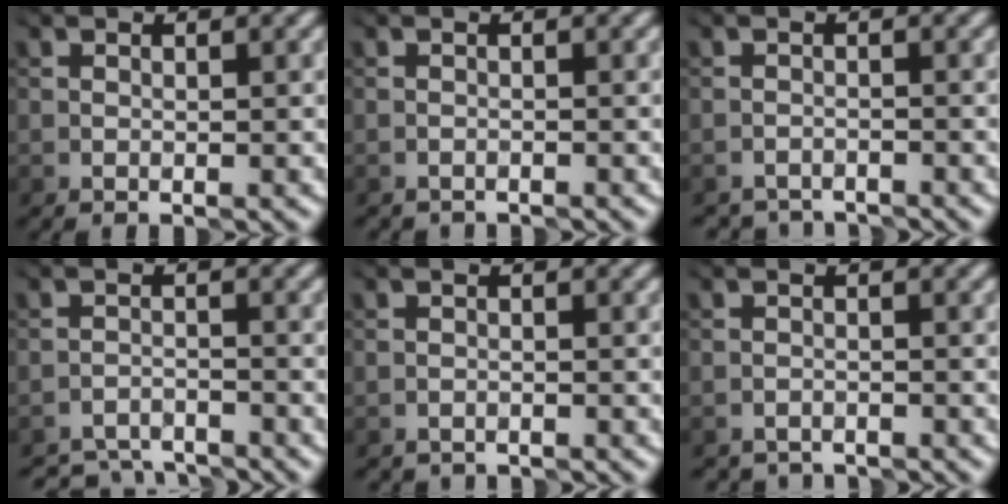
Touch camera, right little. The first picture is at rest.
{"total": 1.2, "force": [-1.1, -0.1, -0.4], "torque": [0.010, -0.002, -0.021]}
{"total": 3.0, "force": [-3.0, 0.2, -0.4], "torque": [0.010, -0.011, -0.054]}
{"total": 4.6, "force": [-4.6, 0.4, 0.1], "torque": [-0.003, -0.015, -0.079]}
{"total": 1.6, "force": [-1.5, -0.1, -0.5], "torque": [0.012, -0.004, -0.029]}
{"total": 2.7, "force": [-2.6, 0.1, -0.5], "torque": [0.012, -0.009, -0.048]}